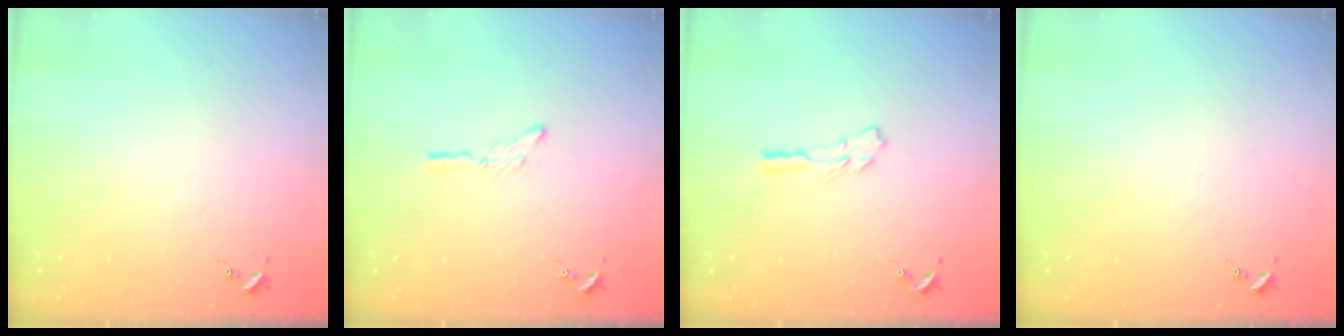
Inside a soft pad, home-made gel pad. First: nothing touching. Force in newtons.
{"total": 2.9, "press": 2.9, "slide": 0.3}
{"total": 5.3, "press": 5.3, "slide": 0.4}
{"total": 0.0}